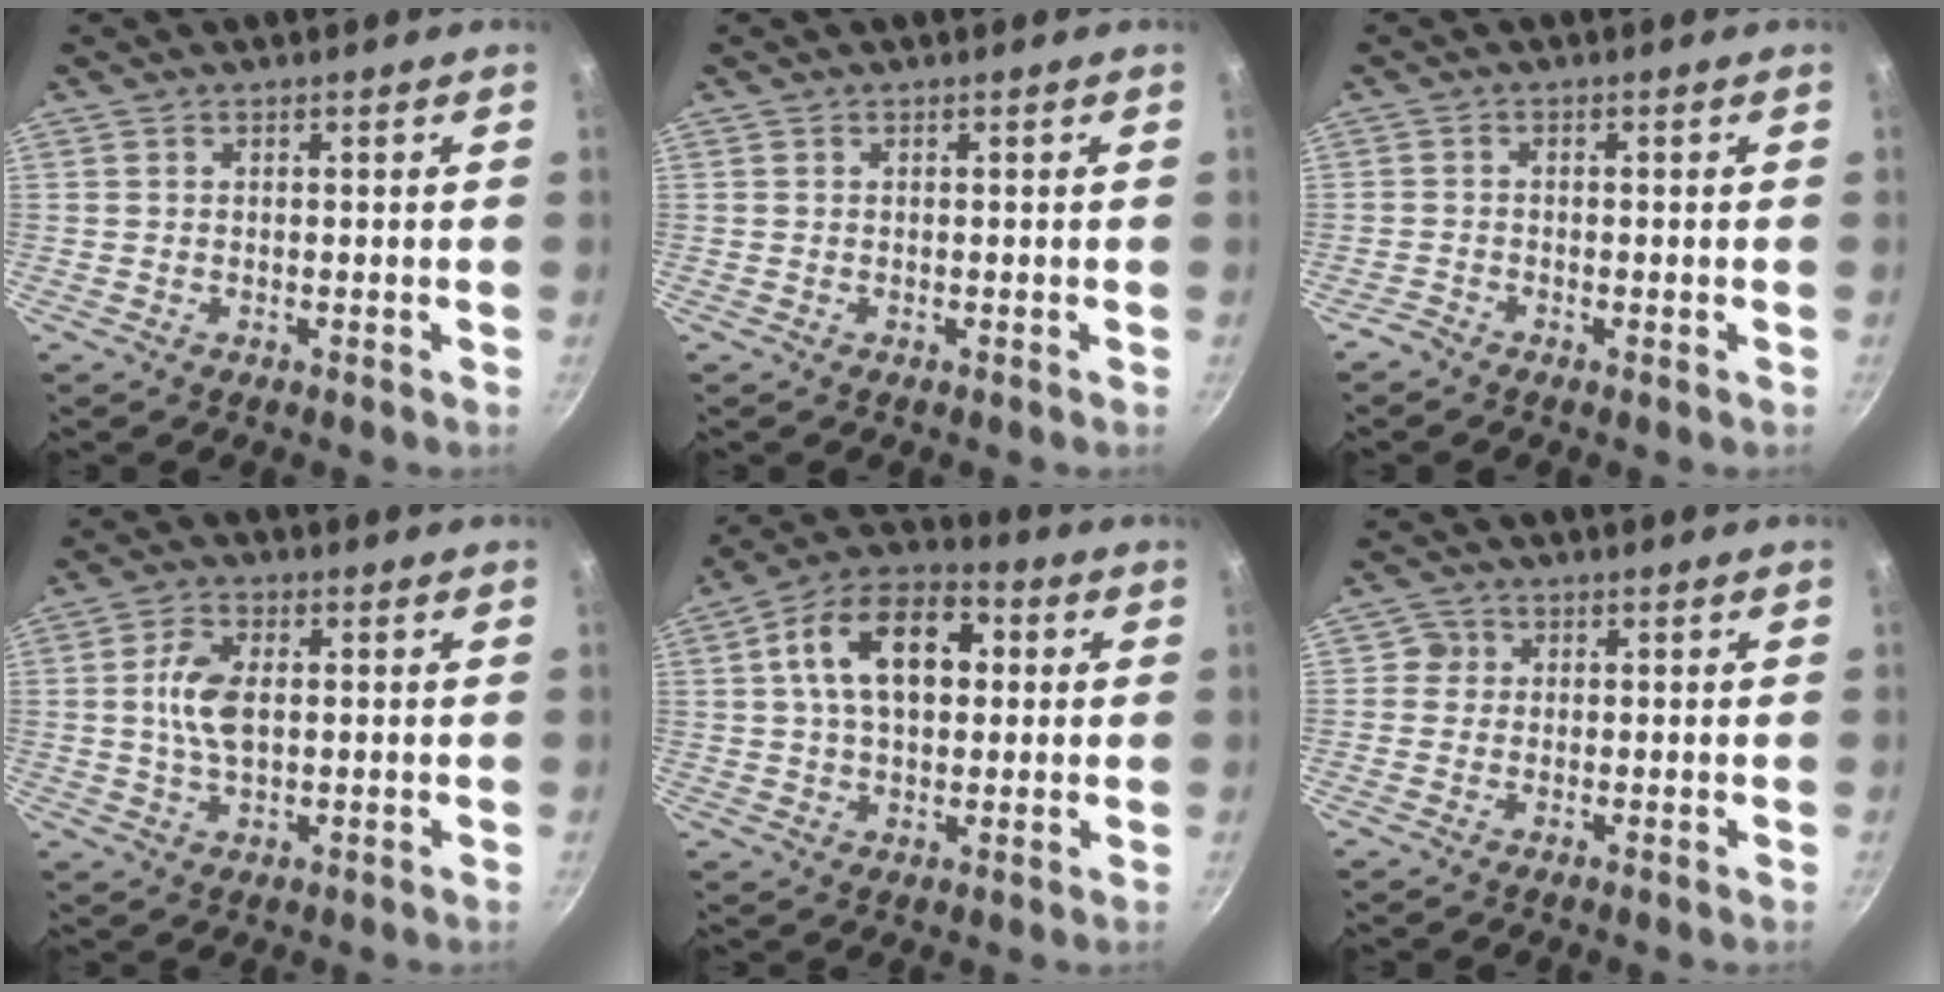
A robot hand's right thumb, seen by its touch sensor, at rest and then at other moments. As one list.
[{"total": 0.0}, {"total": 1.5, "force": [-1.2, 0.5, 0.6], "torque": [-0.020, 0.005, -0.031]}, {"total": 7.5, "force": [0.7, 4.2, 6.2], "torque": [-0.114, 0.005, 0.011]}, {"total": 15.8, "force": [3.2, 9.9, 11.9], "torque": [-0.167, 0.022, 0.035]}, {"total": 2.3, "force": [0.2, 2.3, 0.3], "torque": [0.014, 0.001, -0.004]}]